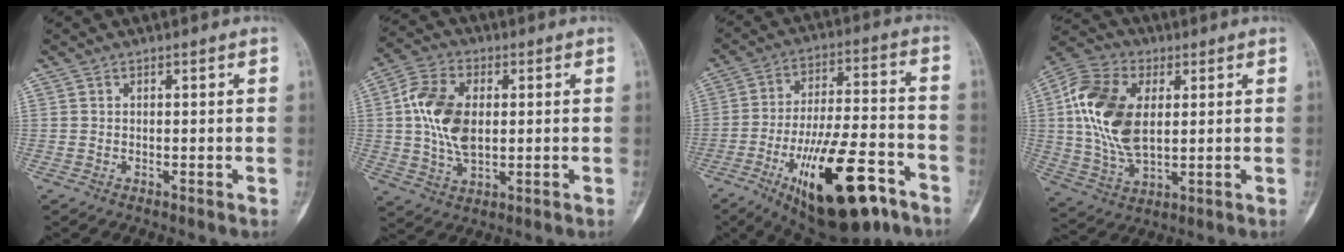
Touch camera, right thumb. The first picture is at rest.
{"total": 11.9, "force": [1.0, 7.3, 9.4], "torque": [-0.183, 0.005, 0.020]}
{"total": 23.2, "force": [-11.8, 8.3, 18.1], "torque": [-0.282, 0.057, -0.178]}
{"total": 16.6, "force": [2.7, 9.9, 13.0], "torque": [-0.258, 0.000, 0.049]}